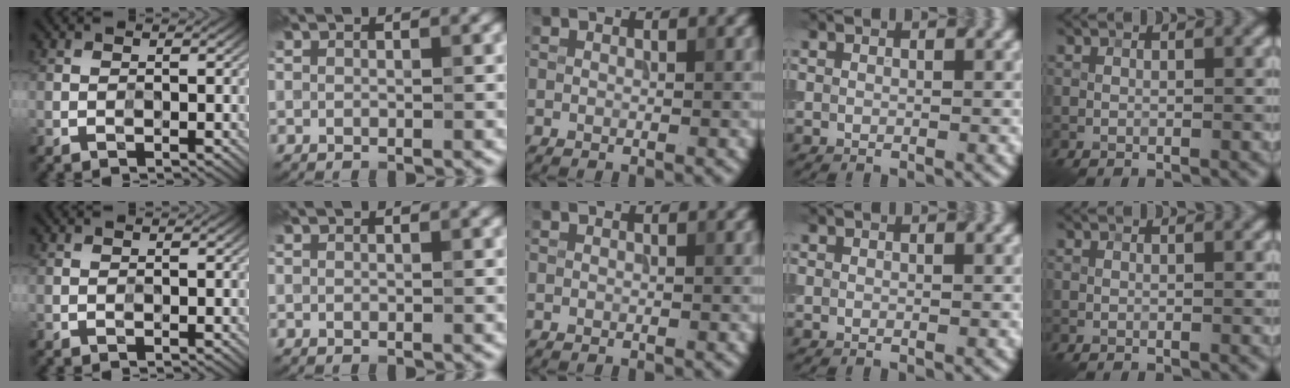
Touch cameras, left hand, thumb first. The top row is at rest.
{}